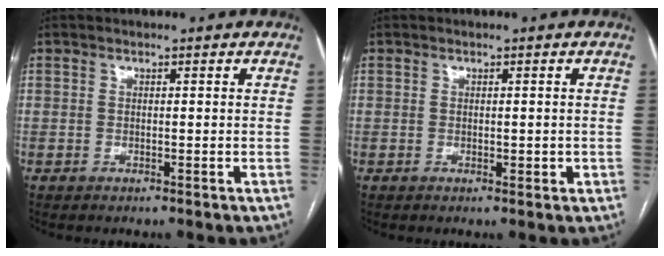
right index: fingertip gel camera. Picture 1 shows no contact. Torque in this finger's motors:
{"motor_torque": [-0.16, 0.04, 0.00, 0.01]}